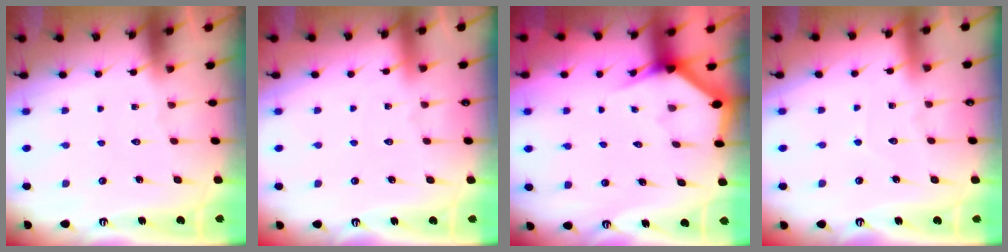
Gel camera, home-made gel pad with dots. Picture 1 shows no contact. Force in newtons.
{"total": 1.1, "press": 1.1, "slide": 0.2}
{"total": 3.0, "press": 3.0, "slide": 0.1}
{"total": 2.8, "press": 2.7, "slide": 0.4}